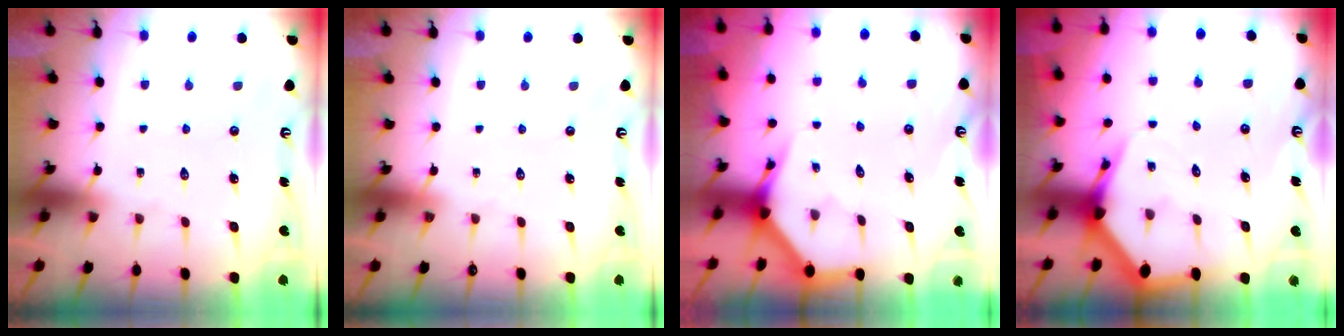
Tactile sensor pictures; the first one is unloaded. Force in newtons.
{"total": 0.0}
{"total": 3.8, "press": 3.8, "slide": 0.2}
{"total": 4.4, "press": 4.4, "slide": 0.4}